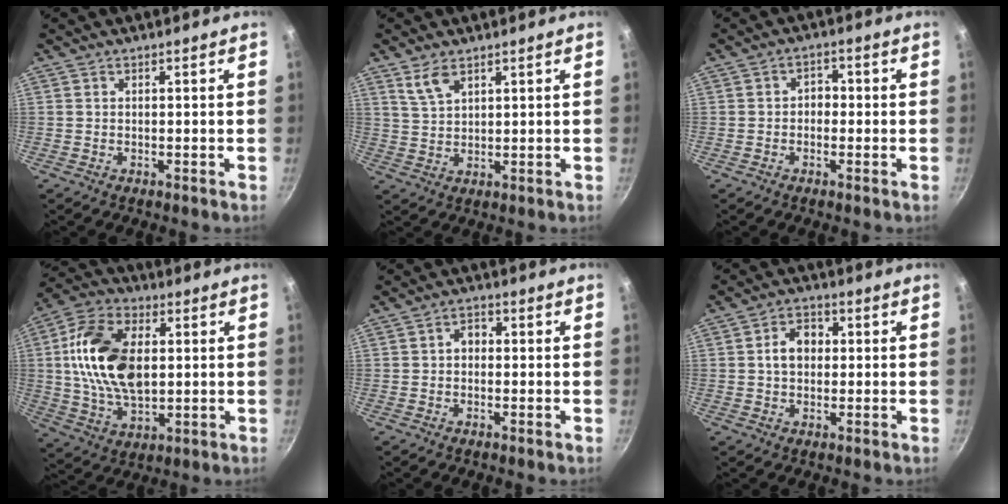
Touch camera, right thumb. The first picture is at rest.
{"total": 4.5, "force": [3.0, 2.1, 2.7], "torque": [-0.049, -0.013, 0.064]}
{"total": 2.8, "force": [-0.6, 2.2, 1.6], "torque": [-0.006, 0.011, -0.013]}
{"total": 17.8, "force": [2.2, 10.8, 14.0], "torque": [-0.242, 0.005, 0.035]}
{"total": 2.7, "force": [-0.1, 2.1, 1.8], "torque": [-0.014, 0.012, -0.005]}
{"total": 6.0, "force": [0.6, 4.5, 3.9], "torque": [-0.039, 0.014, 0.002]}